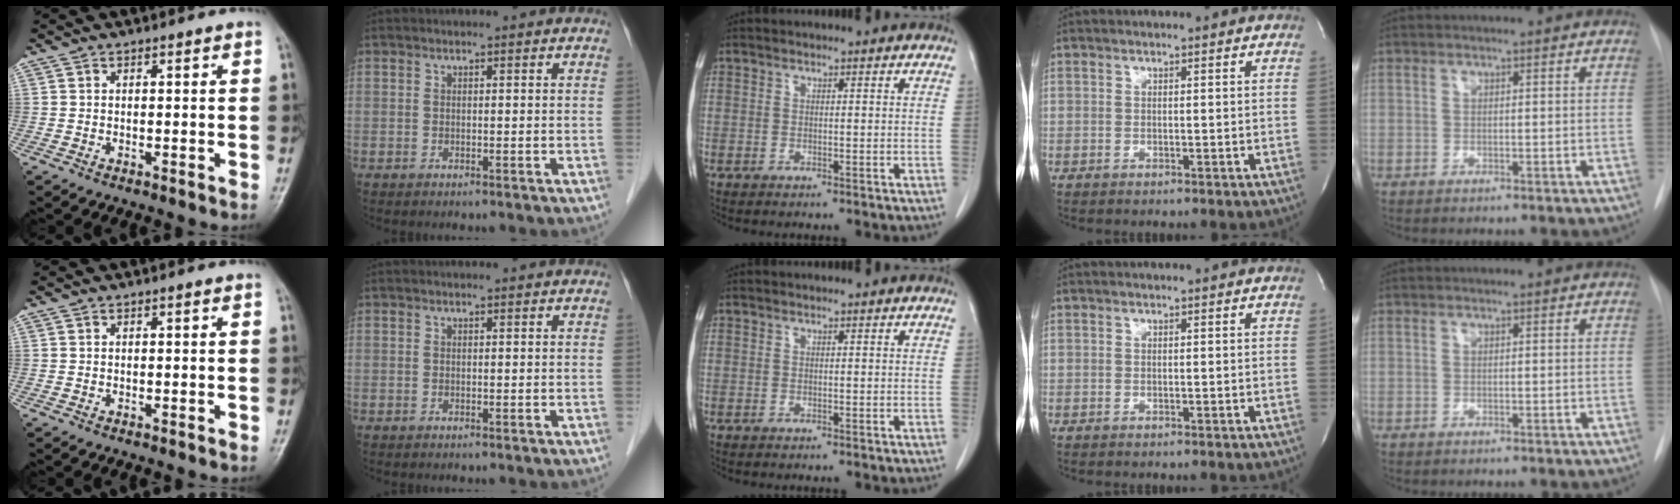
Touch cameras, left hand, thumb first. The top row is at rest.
{}